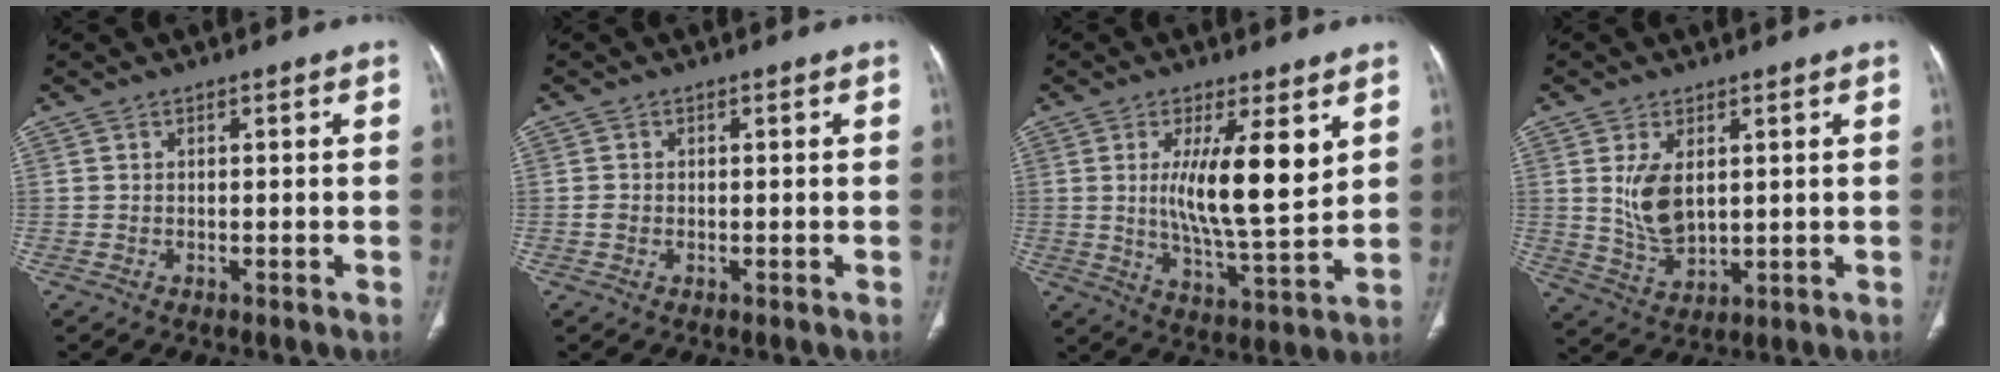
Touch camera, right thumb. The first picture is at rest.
{"total": 1.1, "force": [-0.2, 0.9, 0.6], "torque": [-0.014, 0.001, -0.003]}
{"total": 13.6, "force": [3.9, 3.4, 12.6], "torque": [-0.208, -0.040, 0.071]}
{"total": 7.7, "force": [1.8, 4.4, 6.1], "torque": [-0.109, -0.017, 0.048]}